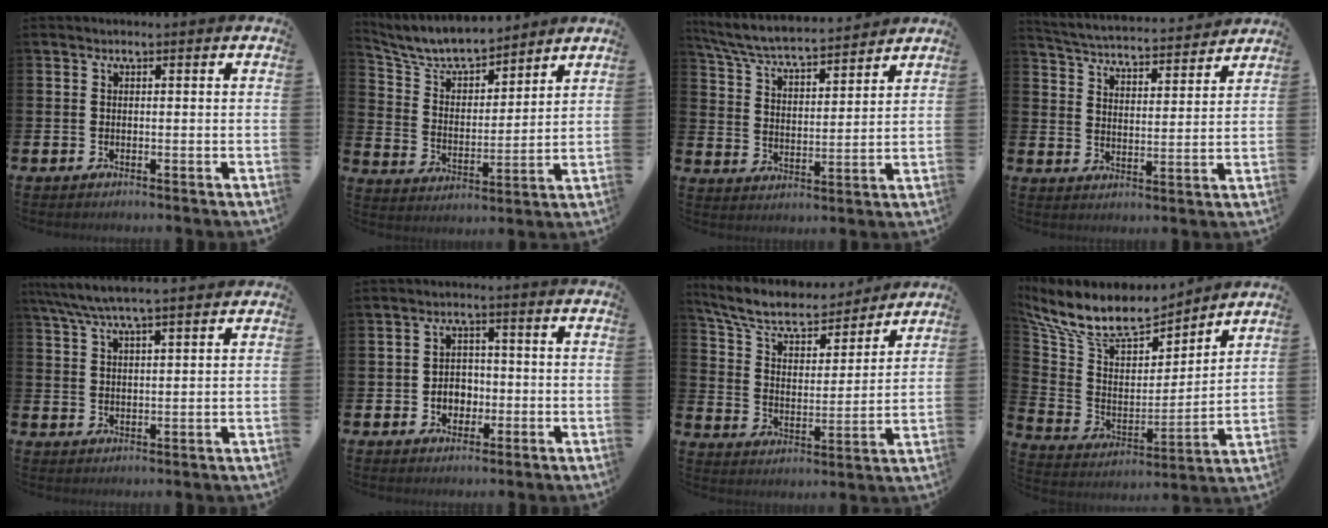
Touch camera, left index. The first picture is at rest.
{"total": 7.5, "force": [6.9, 1.8, 2.2], "torque": [-0.073, -0.045, 0.120]}
{"total": 6.5, "force": [6.1, 0.7, 1.9], "torque": [-0.065, -0.045, 0.104]}
{"total": 4.6, "force": [4.5, 0.5, 0.5], "torque": [-0.029, -0.043, 0.073]}
{"total": 5.9, "force": [5.3, 0.5, 2.6], "torque": [-0.069, -0.014, 0.096]}
{"total": 3.3, "force": [-0.8, 2.8, 1.5], "torque": [-0.020, 0.000, -0.024]}
{"total": 8.8, "force": [7.8, 2.7, 2.9], "torque": [-0.086, -0.057, 0.133]}
{"total": 10.9, "force": [9.5, 3.7, 3.8], "torque": [-0.120, -0.062, 0.167]}